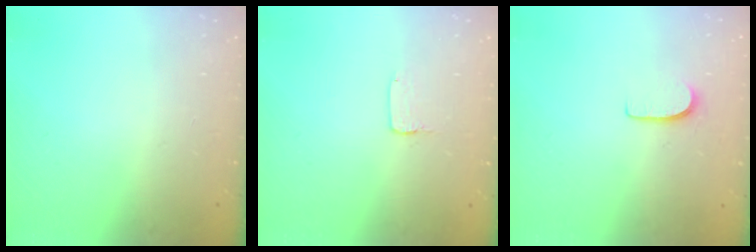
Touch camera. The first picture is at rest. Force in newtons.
{"total": 1.0, "press": 1.0, "slide": 0.1}
{"total": 5.1, "press": 5.1, "slide": 0.5}